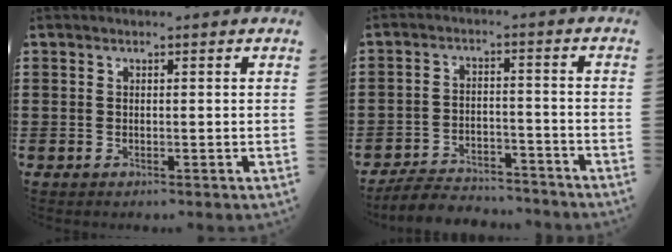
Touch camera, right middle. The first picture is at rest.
{"total": 5.1, "force": [-5.0, 0.9, 0.7], "torque": [-0.018, 0.009, -0.103]}